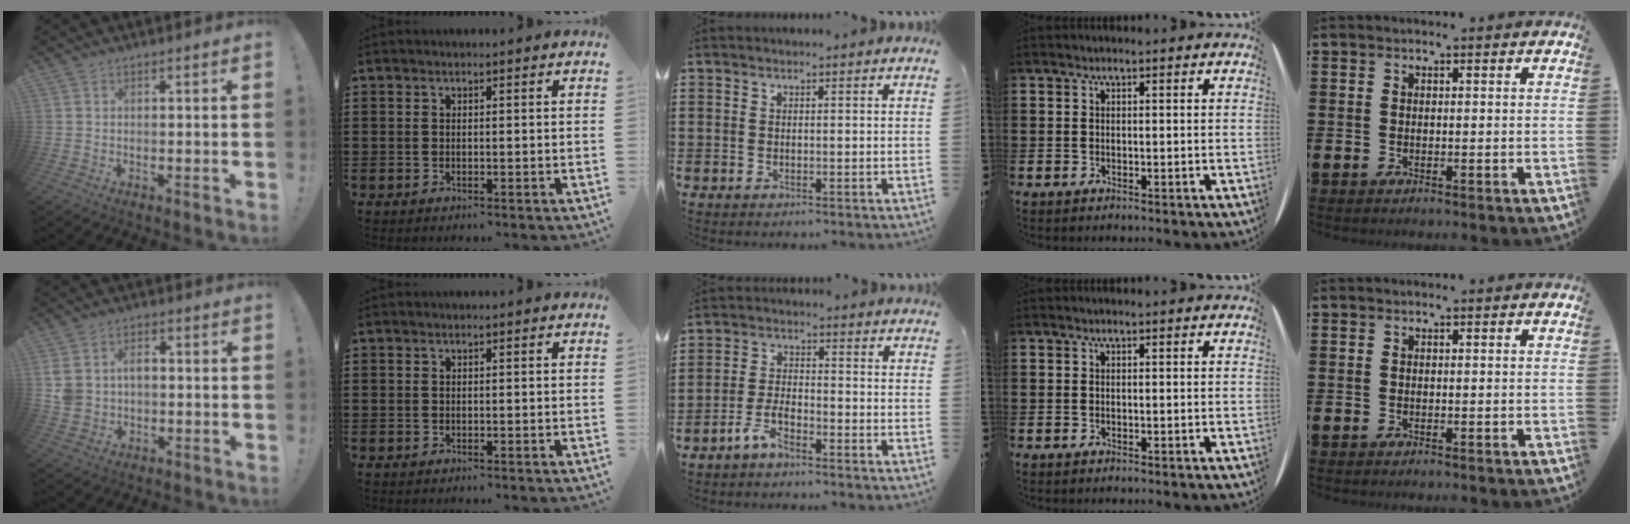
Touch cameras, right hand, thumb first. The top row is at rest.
{"thumb": {"total": 6.4, "force": [0.3, 5.0, 3.9], "torque": [-0.071, 0.006, 0.007]}, "middle": {"total": 4.1, "force": [-3.0, 1.2, 2.5], "torque": [-0.064, 0.003, -0.064]}}